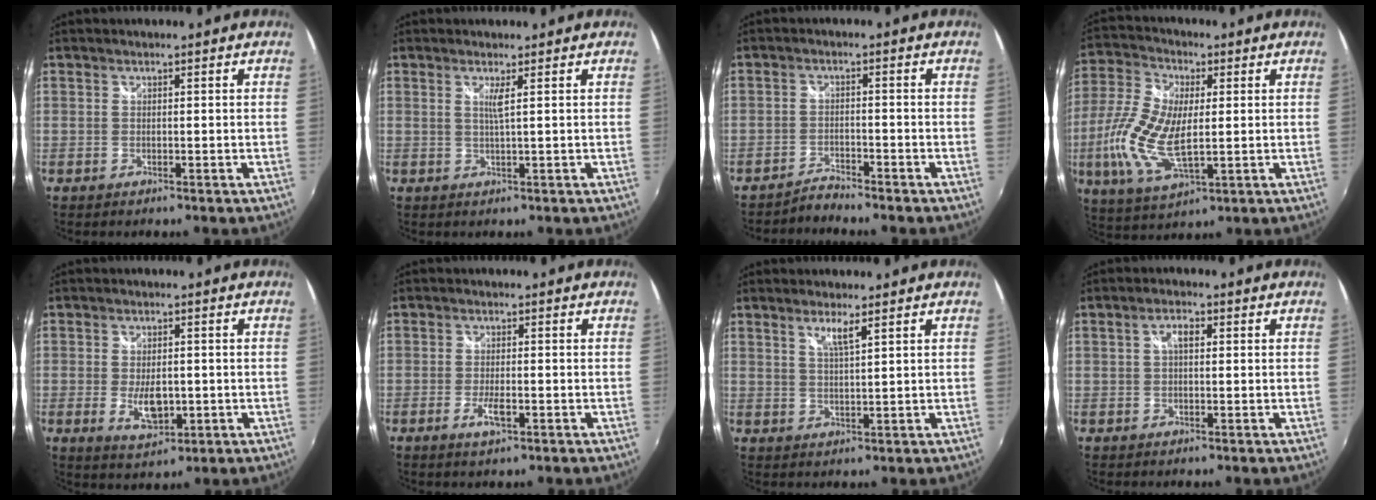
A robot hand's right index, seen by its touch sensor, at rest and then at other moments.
{"total": 1.8, "force": [0.7, -0.6, 1.5], "torque": [-0.028, -0.003, 0.014]}
{"total": 3.0, "force": [-3.0, 0.2, 0.3], "torque": [-0.015, -0.003, -0.056]}
{"total": 14.2, "force": [-0.7, 6.5, 12.6], "torque": [-0.271, 0.003, -0.014]}
{"total": 6.1, "force": [-1.1, 3.2, 5.1], "torque": [-0.094, -0.009, -0.012]}
{"total": 3.4, "force": [-1.5, 0.8, 2.9], "torque": [-0.063, -0.003, -0.027]}
{"total": 3.0, "force": [1.9, 0.0, 2.4], "torque": [-0.045, -0.003, 0.033]}
{"total": 2.6, "force": [0.4, 1.3, 2.2], "torque": [-0.040, 0.009, 0.005]}